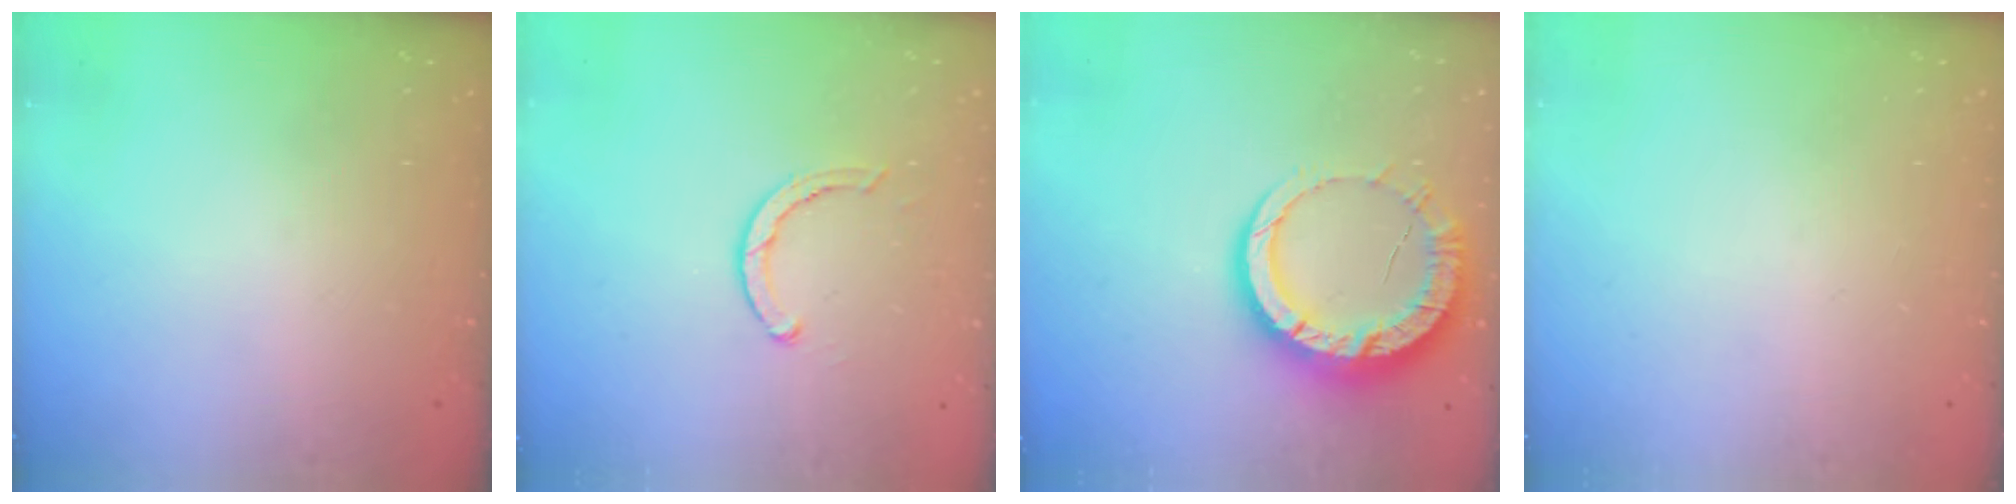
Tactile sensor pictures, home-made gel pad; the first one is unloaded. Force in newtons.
{"total": 3.7, "press": 3.7, "slide": 0.7}
{"total": 13.4, "press": 13.3, "slide": 1.1}
{"total": 0.0}